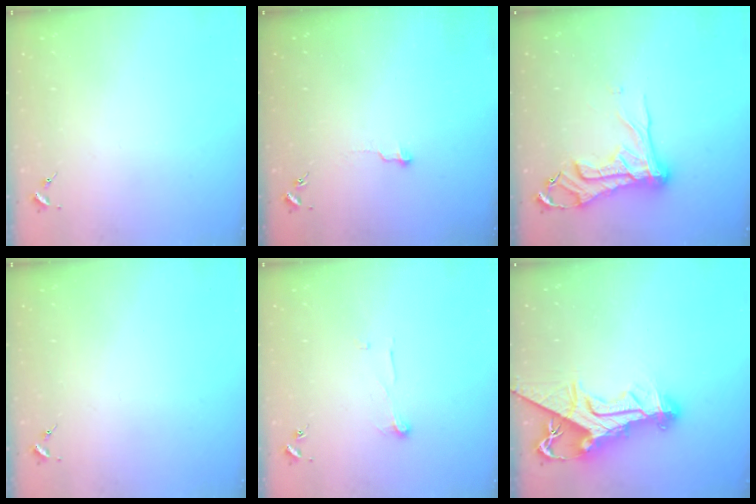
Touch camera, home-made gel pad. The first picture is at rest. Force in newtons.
{"total": 4.1, "press": 4.0, "slide": 0.4}
{"total": 16.8, "press": 16.7, "slide": 1.6}
{"total": 0.0}
{"total": 5.6, "press": 5.6, "slide": 0.3}
{"total": 15.7, "press": 15.6, "slide": 1.6}